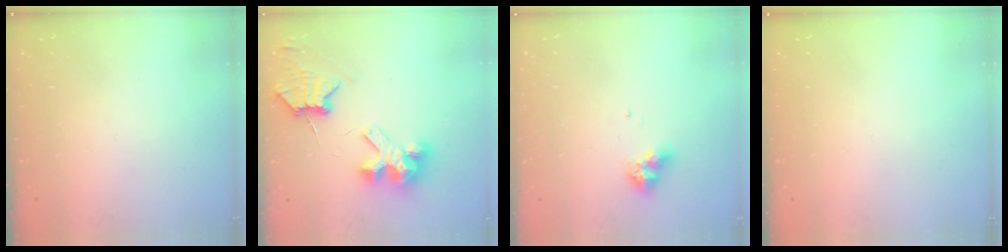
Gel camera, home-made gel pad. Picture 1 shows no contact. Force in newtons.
{"total": 8.0, "press": 7.9, "slide": 1.0}
{"total": 7.8, "press": 7.7, "slide": 1.1}
{"total": 0.0}